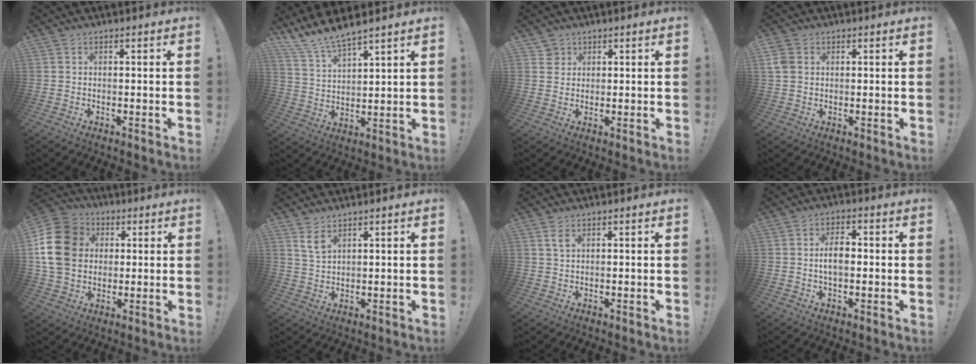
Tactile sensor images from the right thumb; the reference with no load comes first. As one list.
[{"total": 8.8, "force": [8.3, 0.8, 2.8], "torque": [-0.079, -0.049, 0.157]}, {"total": 2.6, "force": [1.7, 1.9, 0.3], "torque": [0.003, -0.010, 0.030]}, {"total": 4.4, "force": [1.4, 3.5, 2.2], "torque": [-0.047, 0.002, 0.028]}, {"total": 17.6, "force": [2.5, 14.2, 10.1], "torque": [-0.175, 0.007, 0.051]}, {"total": 4.6, "force": [3.1, 1.8, 2.9], "torque": [-0.048, -0.018, 0.056]}, {"total": 2.5, "force": [1.2, 1.0, 1.9], "torque": [-0.035, 0.000, 0.021]}, {"total": 6.0, "force": [-0.2, 3.2, 5.1], "torque": [-0.075, 0.005, -0.010]}]